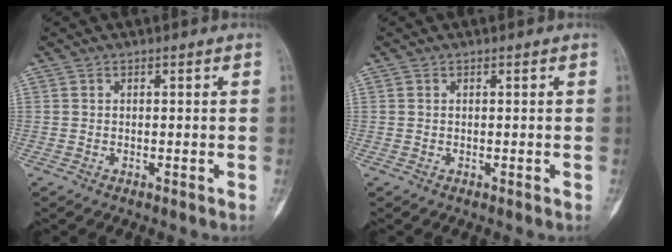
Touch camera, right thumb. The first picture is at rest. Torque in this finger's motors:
{"motor_torque": [0.25, 0.01, 0.02, 0.11, 0.03]}